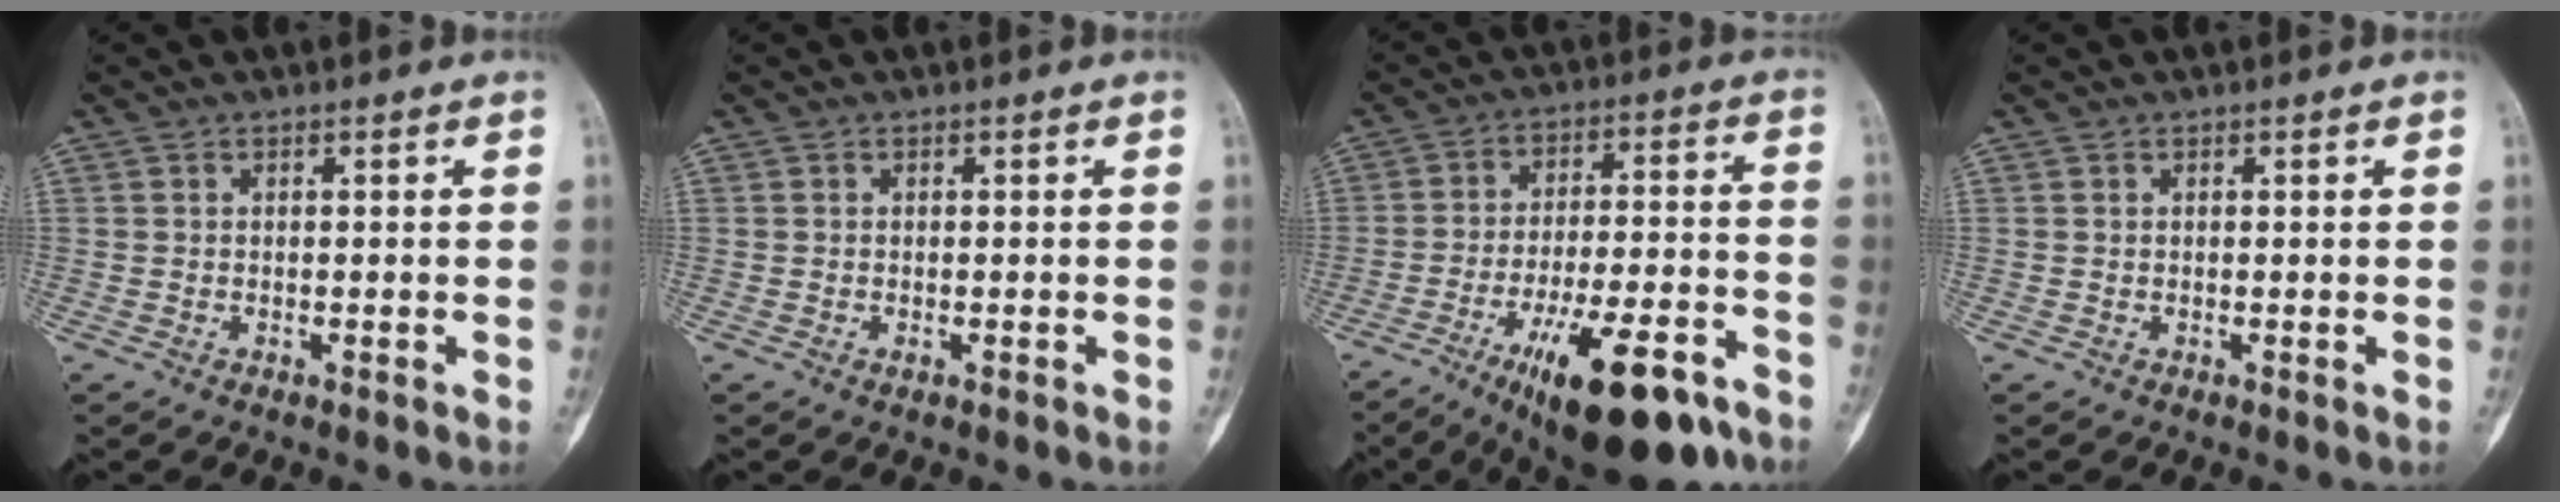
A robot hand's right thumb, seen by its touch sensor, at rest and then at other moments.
{"total": 0.6, "force": [-0.3, 0.4, 0.3], "torque": [0.000, 0.002, -0.006]}
{"total": 20.4, "force": [-12.0, 6.7, 15.1], "torque": [-0.204, 0.061, -0.184]}
{"total": 0.0}